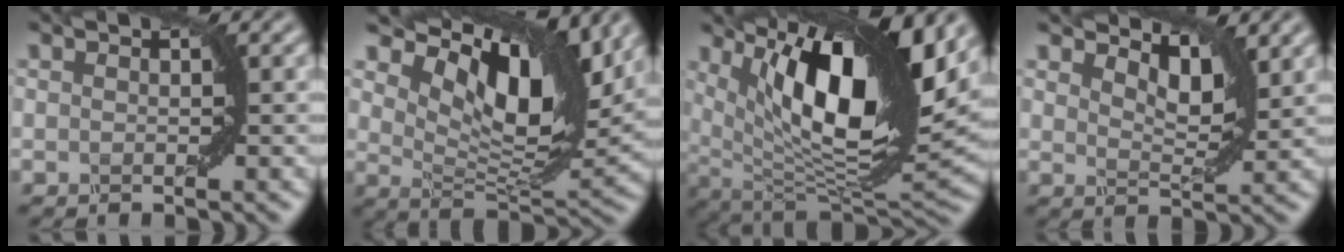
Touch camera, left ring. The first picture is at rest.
{"total": 11.6, "force": [5.5, 5.3, 8.7], "torque": [-0.142, 0.002, 0.103]}
{"total": 15.0, "force": [5.7, 5.5, 12.7], "torque": [-0.207, -0.004, 0.097]}
{"total": 3.2, "force": [2.2, 1.2, 2.0], "torque": [-0.043, -0.004, 0.034]}